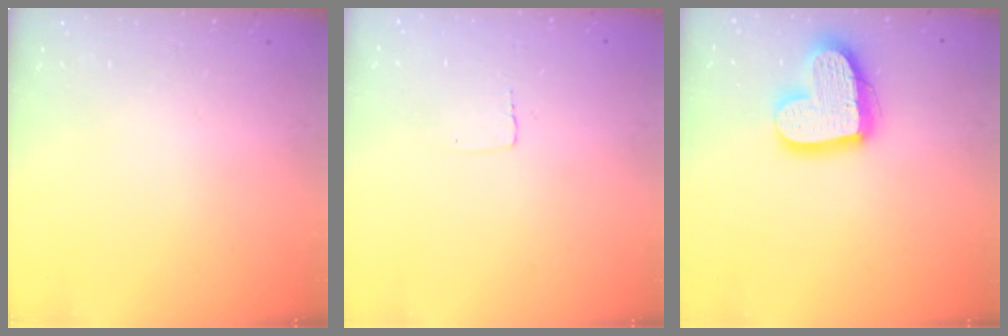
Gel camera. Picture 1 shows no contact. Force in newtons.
{"total": 2.3, "press": 2.3, "slide": 0.1}
{"total": 17.8, "press": 17.7, "slide": 1.9}